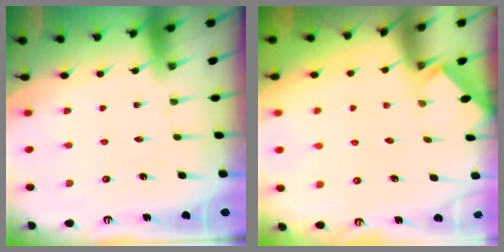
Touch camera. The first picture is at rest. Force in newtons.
{"total": 1.7, "press": 1.7, "slide": 0.2}